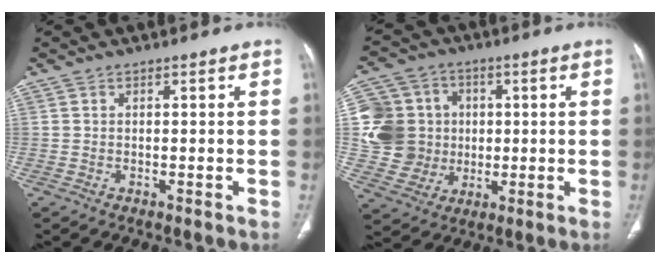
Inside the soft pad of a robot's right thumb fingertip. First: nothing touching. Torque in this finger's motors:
{"motor_torque": [-0.06, 0.11, 0.34, 0.36, 0.11]}